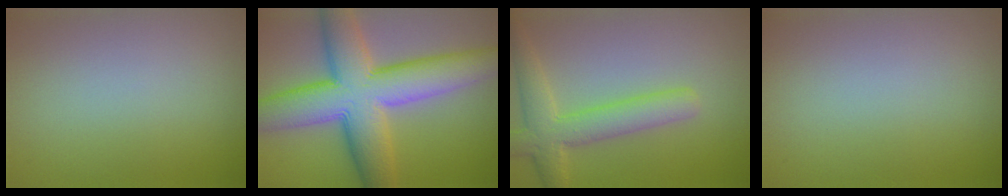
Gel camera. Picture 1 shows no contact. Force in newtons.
{"total": 12.2, "press": 12.2, "slide": 0.4}
{"total": 4.7, "press": 4.7, "slide": 0.2}
{"total": 0.0}